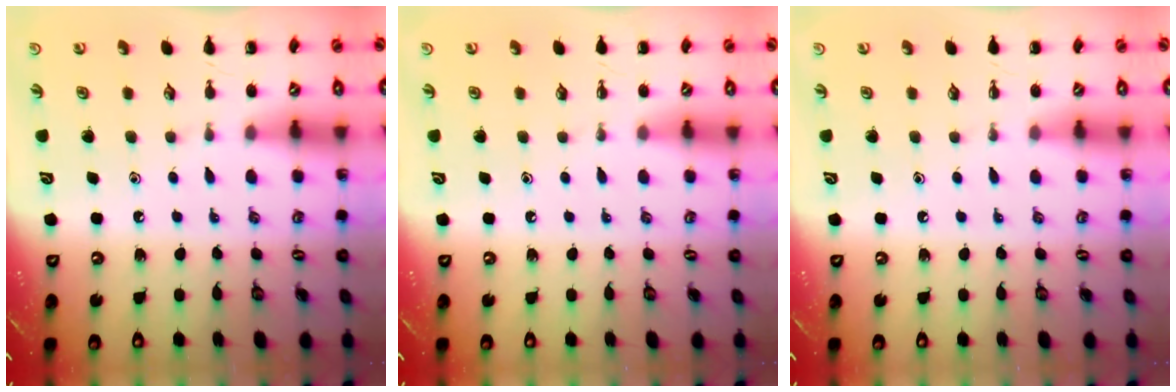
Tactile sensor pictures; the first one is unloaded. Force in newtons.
{"total": 0.0}
{"total": 0.0}